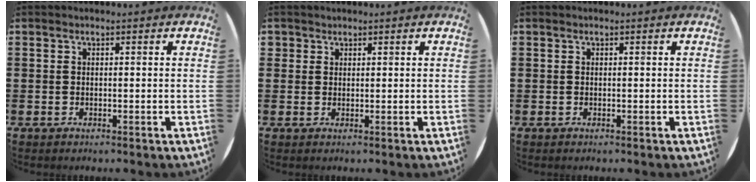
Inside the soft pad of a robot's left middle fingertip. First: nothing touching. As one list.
[{"total": 1.2, "force": [1.0, 0.7, -0.1], "torque": [0.000, 0.003, 0.020]}, {"total": 0.0}]